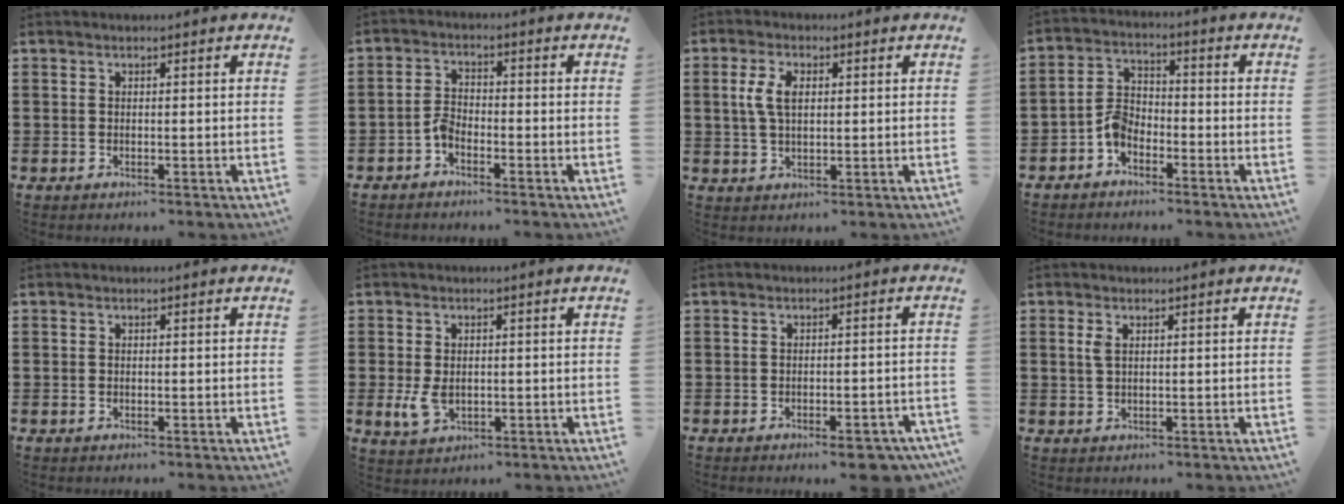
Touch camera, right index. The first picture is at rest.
{"total": 2.4, "force": [-1.7, 1.1, 1.4], "torque": [-0.036, 0.005, -0.037]}
{"total": 4.7, "force": [0.8, 2.5, 3.9], "torque": [-0.091, 0.009, 0.010]}
{"total": 4.5, "force": [-2.6, 2.7, 2.4], "torque": [-0.067, 0.007, -0.056]}
{"total": 0.0}
{"total": 3.2, "force": [-0.2, 2.0, 2.5], "torque": [-0.053, 0.001, -0.004]}
{"total": 3.3, "force": [-2.7, 0.5, 1.9], "torque": [-0.027, 0.000, -0.047]}
{"total": 1.5, "force": [0.5, 0.6, 1.3], "torque": [-0.028, 0.005, 0.007]}